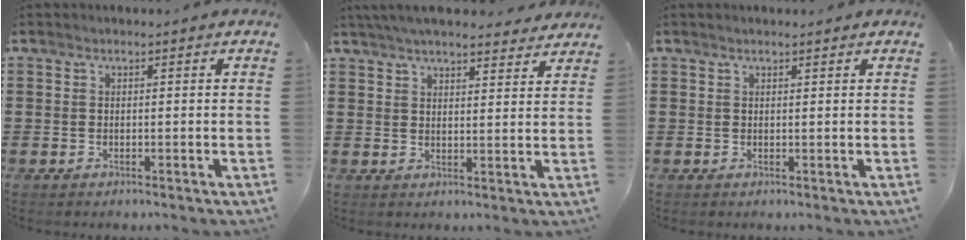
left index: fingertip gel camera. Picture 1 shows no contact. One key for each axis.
{"total": 5.1, "fx": 4.8, "fy": 0.4, "fz": 1.7, "tx": -0.046, "ty": -0.012, "tz": 0.088}
{"total": 0.7, "fx": 0.5, "fy": 0.1, "fz": 0.4, "tx": -0.009, "ty": 0.000, "tz": 0.011}